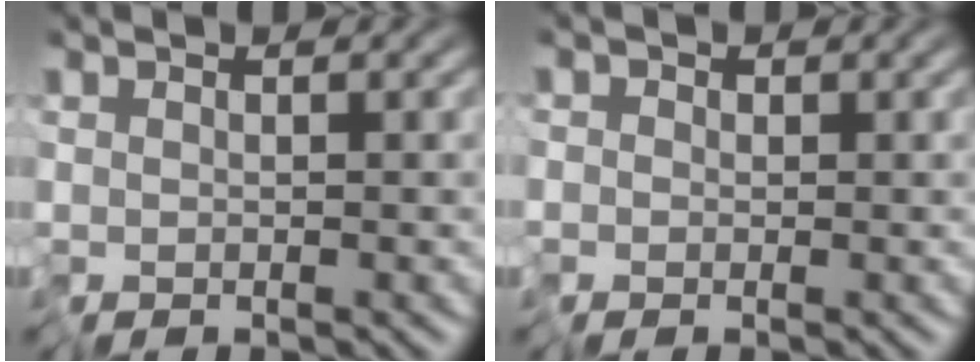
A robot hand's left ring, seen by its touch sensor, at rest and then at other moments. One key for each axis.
{"total": 0.9, "fx": -0.4, "fy": 0.8, "fz": 0.1, "tx": 0.009, "ty": 0.003, "tz": -0.009}